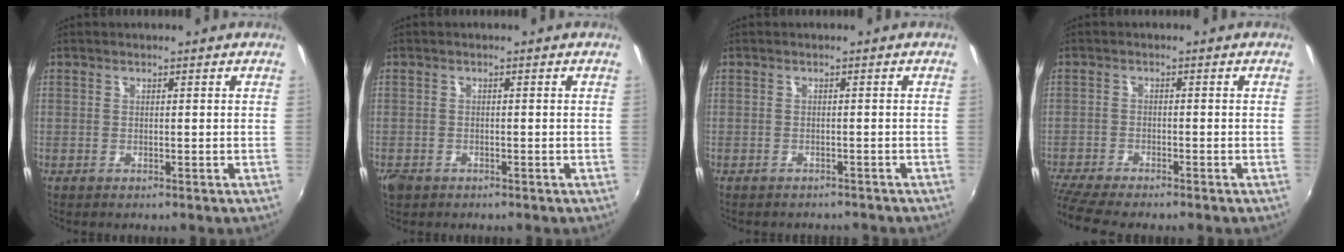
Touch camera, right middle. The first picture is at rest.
{"total": 2.7, "force": [-1.8, 1.6, 1.3], "torque": [-0.030, -0.008, -0.033]}
{"total": 3.0, "force": [-2.7, 1.0, 0.8], "torque": [-0.018, -0.012, -0.034]}
{"total": 8.0, "force": [-7.1, 0.9, 3.6], "torque": [-0.103, -0.035, -0.125]}